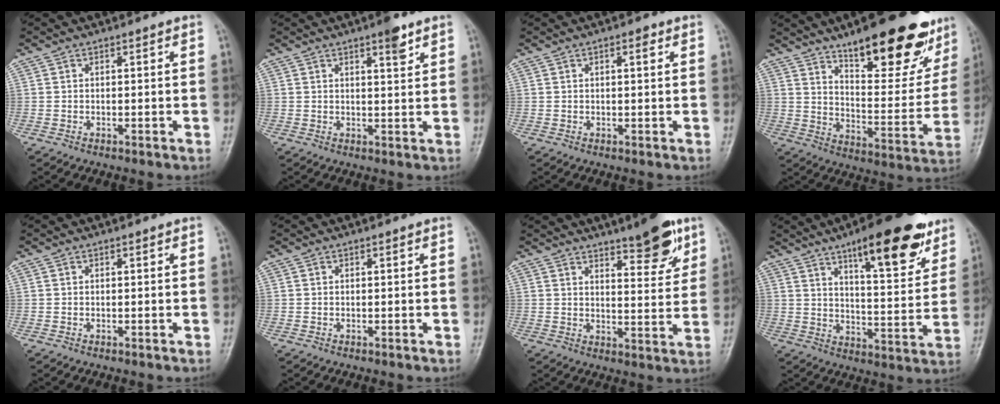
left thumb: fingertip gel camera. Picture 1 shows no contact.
{"total": 3.8, "force": [2.5, 0.9, 2.7], "torque": [-0.033, -0.014, 0.034]}
{"total": 1.9, "force": [0.8, 0.7, 1.5], "torque": [-0.019, 0.000, 0.009]}
{"total": 24.3, "force": [16.2, 8.2, 16.2], "torque": [-0.172, -0.075, 0.238]}
{"total": 0.0}
{"total": 0.0}
{"total": 9.8, "force": [6.5, 2.9, 6.8], "torque": [-0.072, -0.041, 0.093]}
{"total": 18.4, "force": [11.4, 5.6, 13.3], "torque": [-0.152, -0.055, 0.172]}